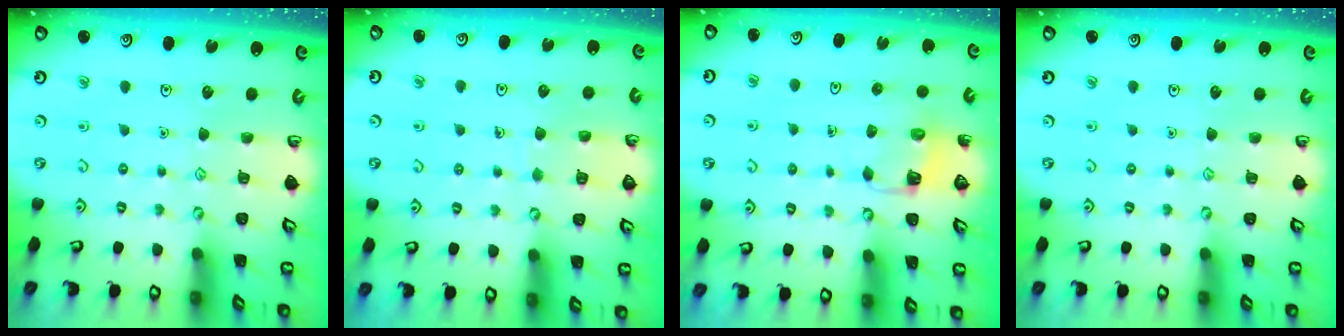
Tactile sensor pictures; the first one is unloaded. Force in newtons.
{"total": 6.2, "press": 6.2, "slide": 0.6}
{"total": 3.8, "press": 3.8, "slide": 0.3}
{"total": 0.0}